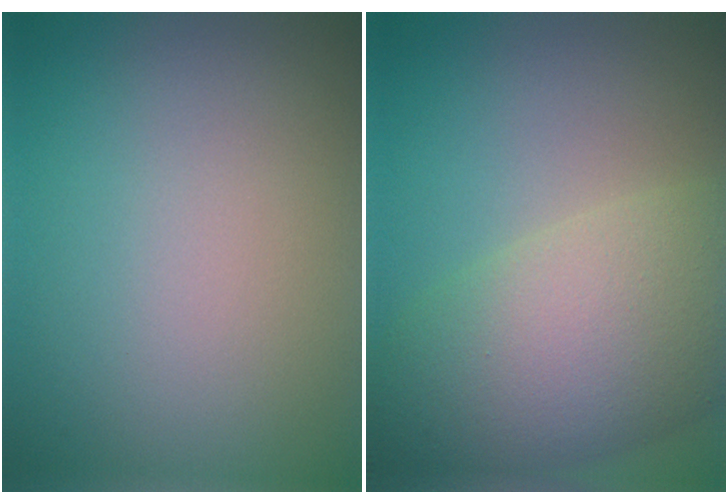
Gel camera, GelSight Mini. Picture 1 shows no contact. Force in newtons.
{"total": 9.6, "press": 9.6, "slide": 0.5}